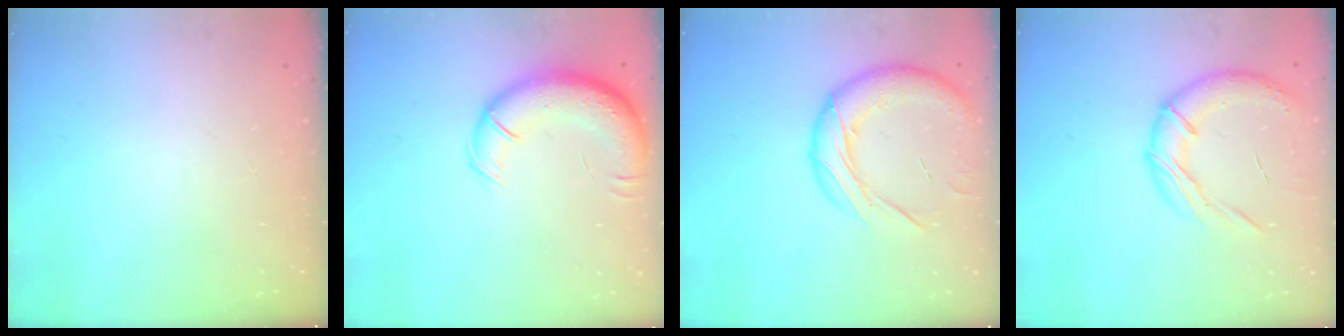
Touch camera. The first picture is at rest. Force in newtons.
{"total": 13.8, "press": 13.3, "slide": 3.7}
{"total": 18.1, "press": 17.9, "slide": 2.8}
{"total": 14.9, "press": 14.7, "slide": 2.3}